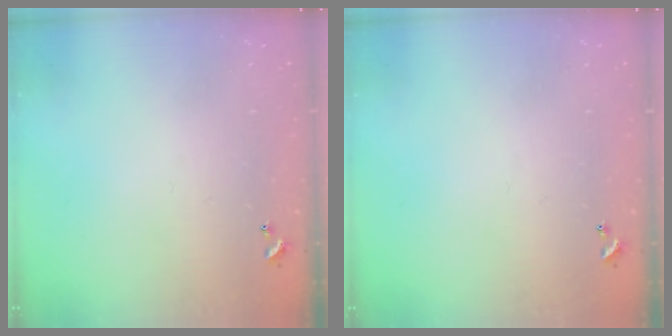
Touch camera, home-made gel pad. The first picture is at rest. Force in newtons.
{"total": 0.0}